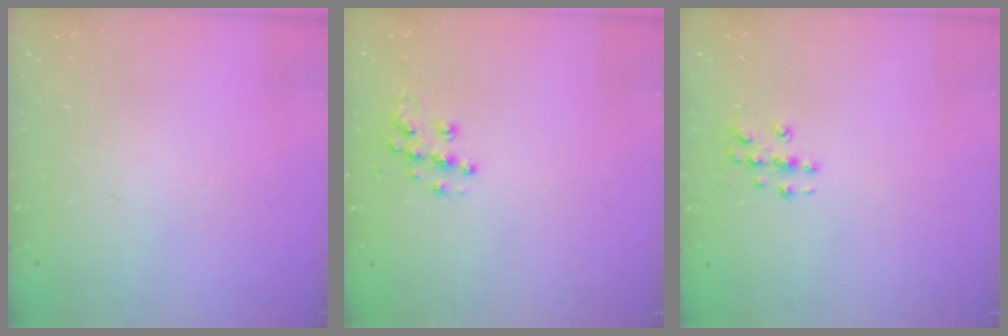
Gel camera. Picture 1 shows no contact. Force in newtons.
{"total": 9.9, "press": 9.9, "slide": 0.7}
{"total": 3.7, "press": 3.7, "slide": 0.1}